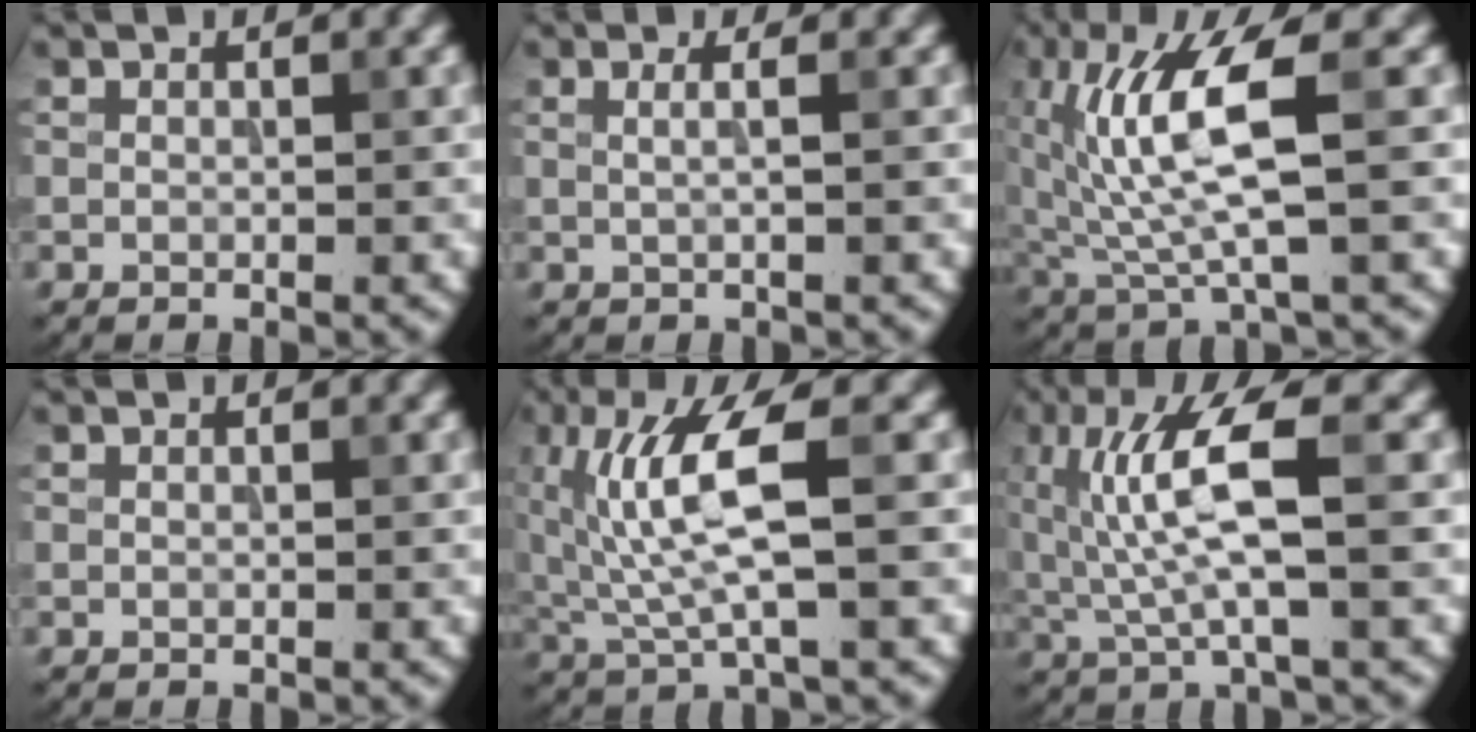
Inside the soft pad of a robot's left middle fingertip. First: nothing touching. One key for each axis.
{"total": 1.9, "fx": 0.5, "fy": 0.8, "fz": 1.7, "tx": -0.014, "ty": -0.002, "tz": -0.009}
{"total": 7.9, "fx": 1.4, "fy": 1.9, "fz": 7.6, "tx": -0.156, "ty": -0.004, "tz": 0.031}
{"total": 0.0}
{"total": 7.1, "fx": 1.2, "fy": 1.7, "fz": 6.8, "tx": -0.146, "ty": -0.003, "tz": 0.028}
{"total": 7.0, "fx": 0.9, "fy": 1.4, "fz": 6.8, "tx": -0.146, "ty": 0.003, "tz": 0.020}